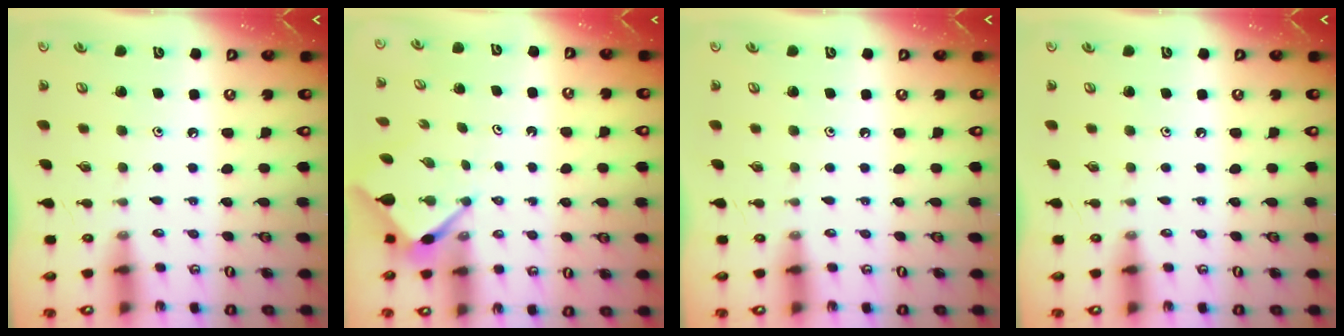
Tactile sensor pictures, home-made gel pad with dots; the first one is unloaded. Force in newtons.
{"total": 3.6, "press": 3.6, "slide": 0.3}
{"total": 0.0}
{"total": 0.0}